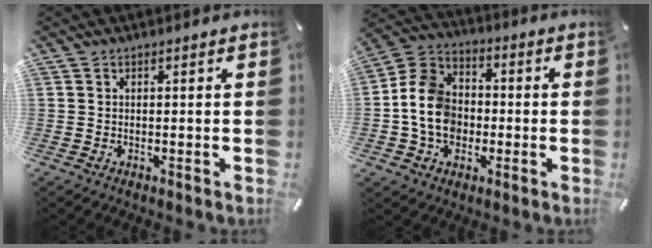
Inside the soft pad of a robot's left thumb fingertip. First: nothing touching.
{"total": 11.8, "force": [-2.1, 10.0, 5.9], "torque": [-0.144, 0.026, -0.039]}